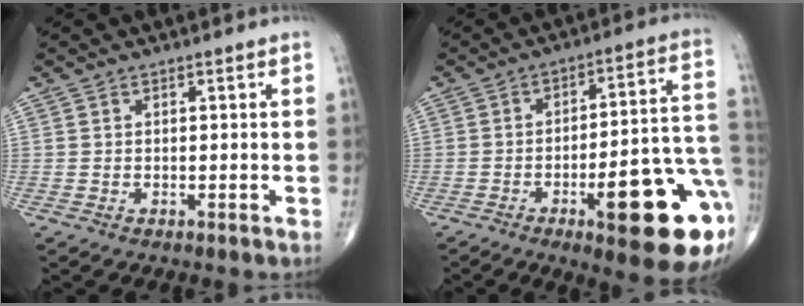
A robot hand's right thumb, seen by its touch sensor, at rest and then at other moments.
{"total": 22.0, "force": [-7.8, 5.4, 19.9], "torque": [-0.208, 0.028, -0.096]}